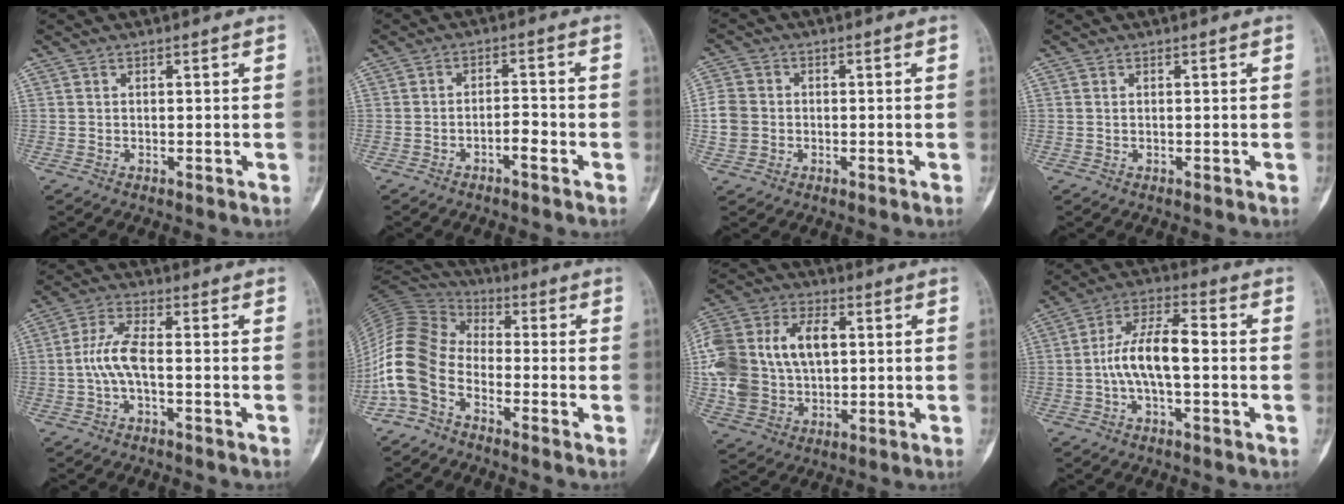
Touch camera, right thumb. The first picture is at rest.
{"total": 3.3, "force": [-1.7, 1.2, 2.5], "torque": [-0.037, 0.023, -0.030]}
{"total": 5.8, "force": [-0.8, 5.1, 2.7], "torque": [-0.055, 0.011, -0.019]}
{"total": 0.0}
{"total": 6.1, "force": [-1.1, 2.1, 5.7], "torque": [-0.129, 0.019, -0.026]}
{"total": 13.3, "force": [-5.7, 8.5, 8.5], "torque": [-0.185, 0.057, -0.134]}
{"total": 23.8, "force": [2.7, 16.6, 16.8], "torque": [-0.366, 0.025, 0.060]}
{"total": 10.7, "force": [-1.1, 4.4, 9.7], "torque": [-0.188, 0.036, -0.025]}